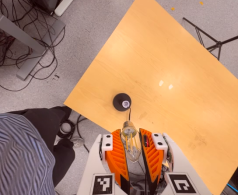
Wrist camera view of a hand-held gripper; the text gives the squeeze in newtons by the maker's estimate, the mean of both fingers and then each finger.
{"total": 21.4, "left": 25.2, "right": 17.6}